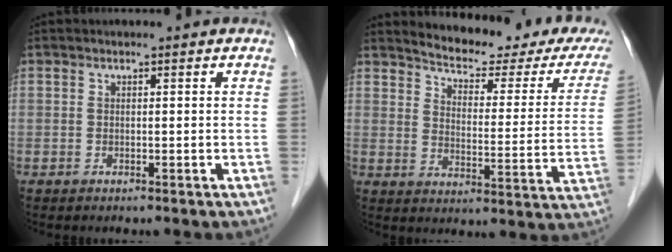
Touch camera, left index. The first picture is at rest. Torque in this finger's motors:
{"motor_torque": [0.63, -0.83, 0.03, 0.01]}